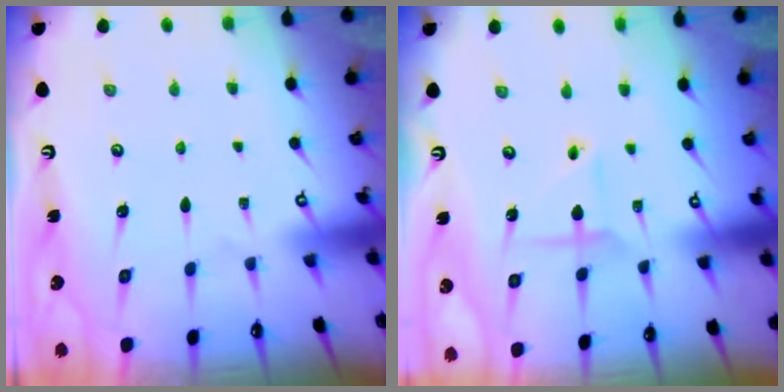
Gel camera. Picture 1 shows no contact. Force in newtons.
{"total": 4.0, "press": 4.0, "slide": 0.2}